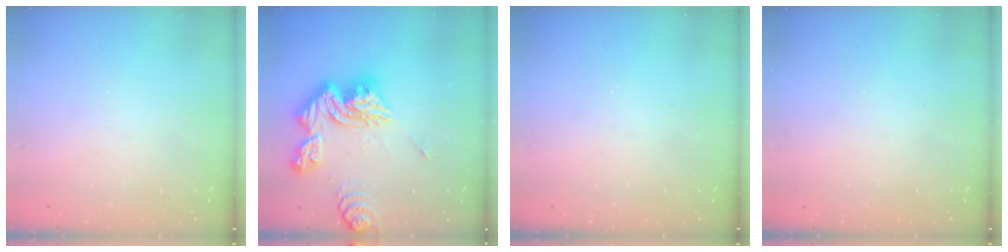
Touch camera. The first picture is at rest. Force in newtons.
{"total": 18.2, "press": 18.1, "slide": 1.9}
{"total": 0.0}
{"total": 1.1, "press": 1.1, "slide": 0.1}